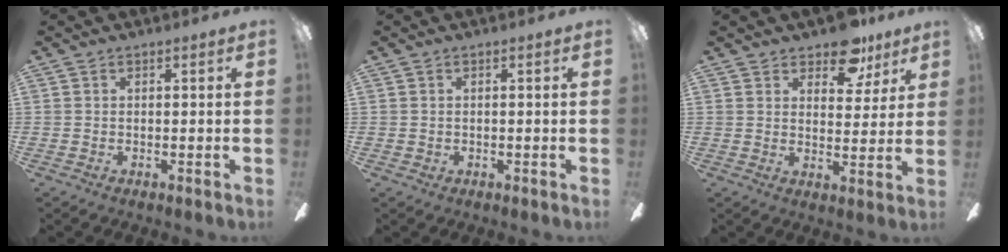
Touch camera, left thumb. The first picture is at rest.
{"total": 0.7, "force": [0.3, 0.6, 0.0], "torque": [0.001, 0.005, 0.004]}
{"total": 9.9, "force": [7.5, 5.1, 3.8], "torque": [-0.035, -0.044, 0.132]}